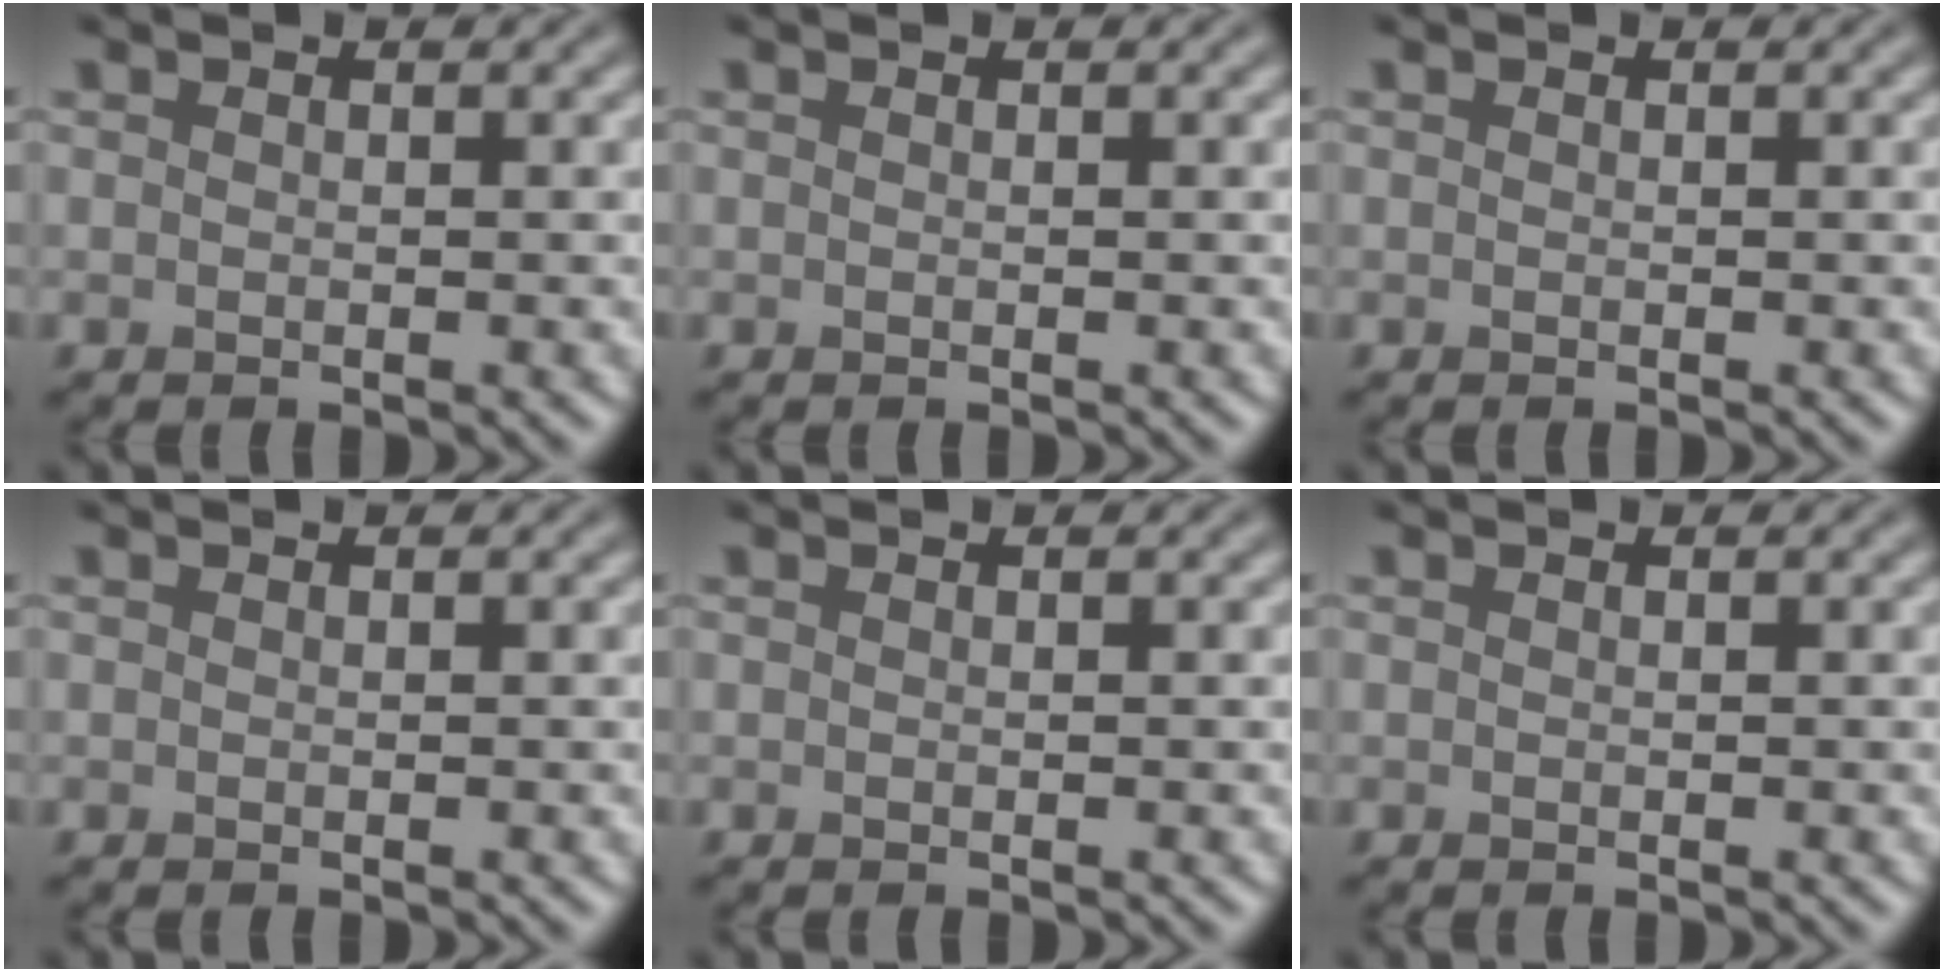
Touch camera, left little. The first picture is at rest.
{"total": 0.0}
{"total": 0.0}
{"total": 0.0}
{"total": 0.0}
{"total": 0.0}